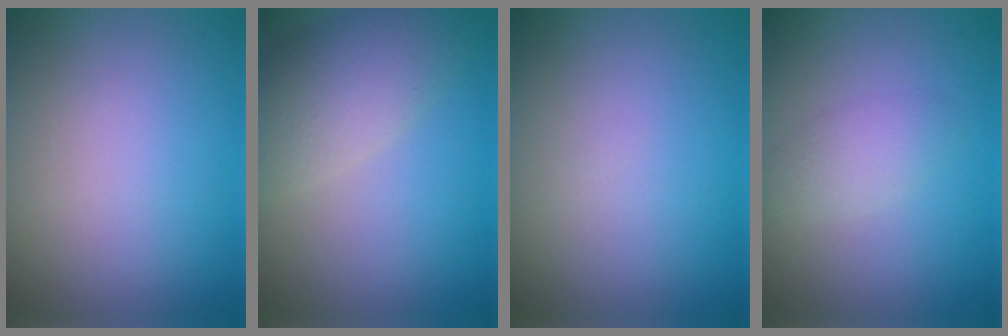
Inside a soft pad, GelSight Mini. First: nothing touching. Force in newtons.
{"total": 5.2, "press": 5.2, "slide": 0.3}
{"total": 0.0}
{"total": 2.0, "press": 2.0, "slide": 0.1}